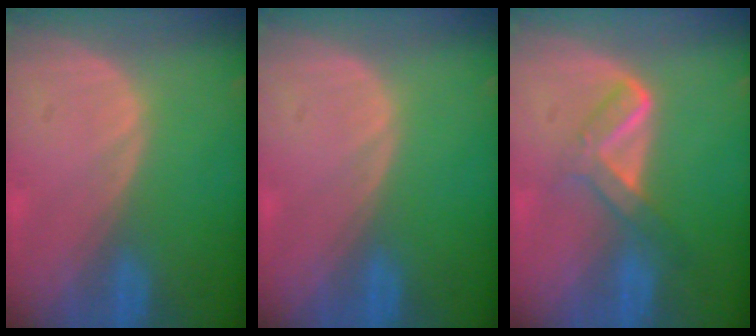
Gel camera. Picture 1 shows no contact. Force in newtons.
{"total": 0.0}
{"total": 5.2, "press": 4.9, "slide": 2.0}